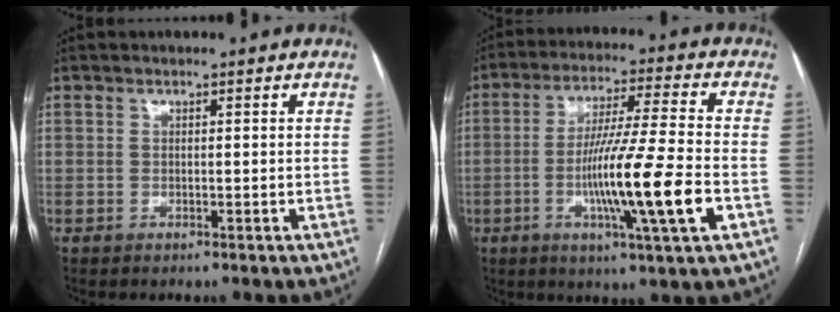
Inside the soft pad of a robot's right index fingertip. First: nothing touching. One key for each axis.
{"total": 14.9, "fx": -3.9, "fy": -0.9, "fz": 14.3, "tx": -0.261, "ty": -0.017, "tz": -0.073}